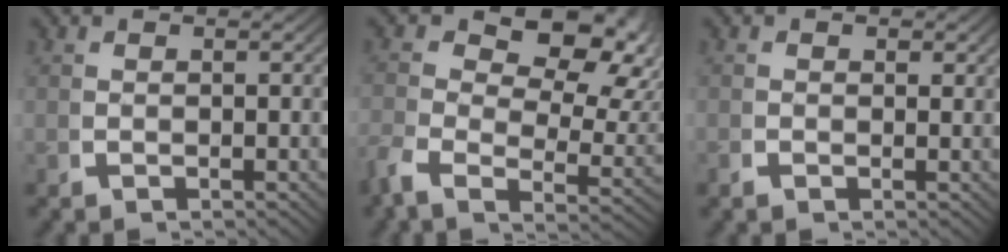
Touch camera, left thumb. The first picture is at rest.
{"total": 8.0, "force": [1.6, 4.7, 6.3], "torque": [-0.097, -0.019, 0.018]}
{"total": 0.9, "force": [0.2, 0.7, 0.5], "torque": [-0.006, -0.002, 0.000]}